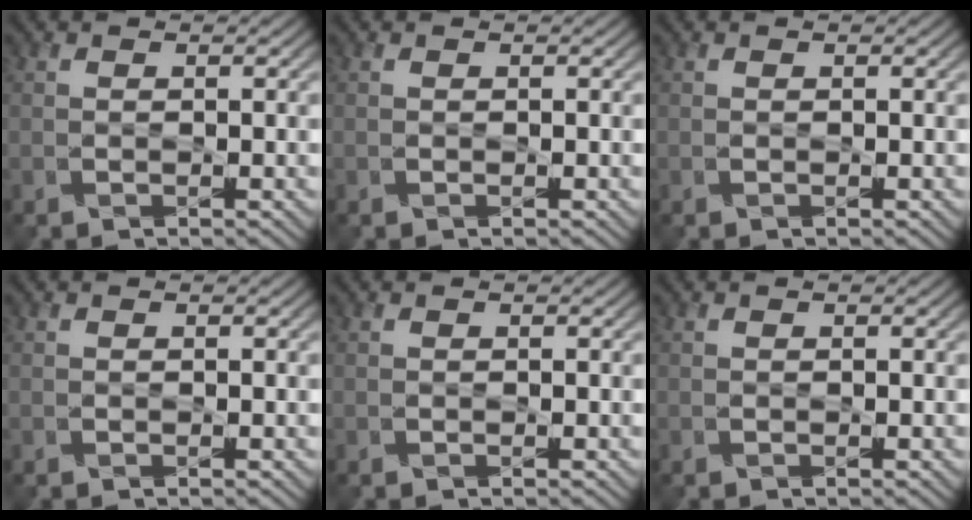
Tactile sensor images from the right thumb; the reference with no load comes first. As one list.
[{"total": 0.0}, {"total": 0.0}, {"total": 0.0}, {"total": 0.0}, {"total": 0.0}]